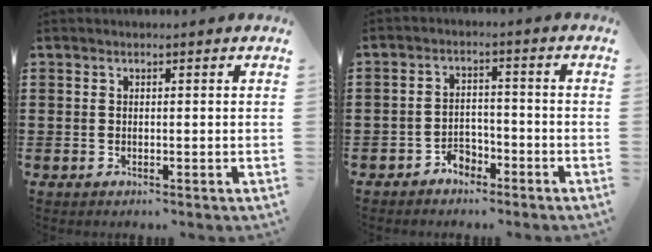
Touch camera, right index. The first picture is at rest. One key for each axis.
{"total": 3.1, "fx": -2.5, "fy": 1.6, "fz": 0.6, "tx": -0.017, "ty": 0.007, "tz": -0.052}